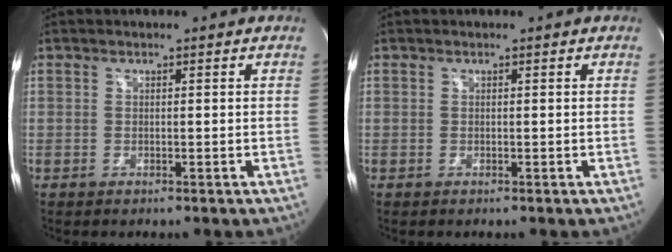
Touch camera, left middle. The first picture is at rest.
{"total": 0.0}